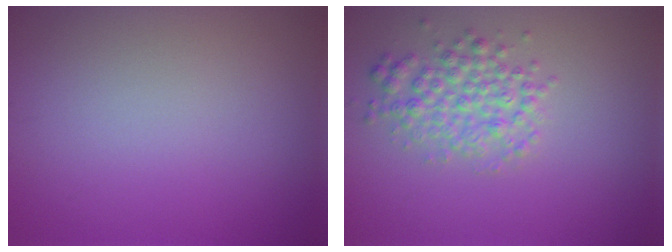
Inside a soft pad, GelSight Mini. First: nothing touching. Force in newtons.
{"total": 3.4, "press": 3.4, "slide": 0.1}